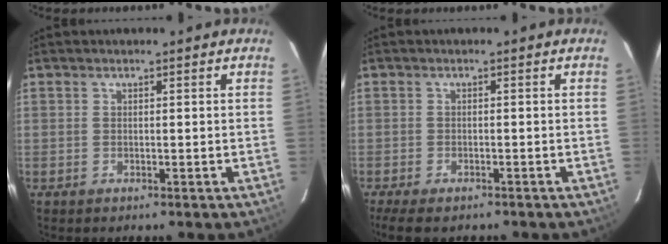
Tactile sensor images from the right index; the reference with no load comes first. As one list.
[{"total": 6.8, "force": [-5.4, 1.9, 3.6], "torque": [-0.088, -0.030, -0.093]}]